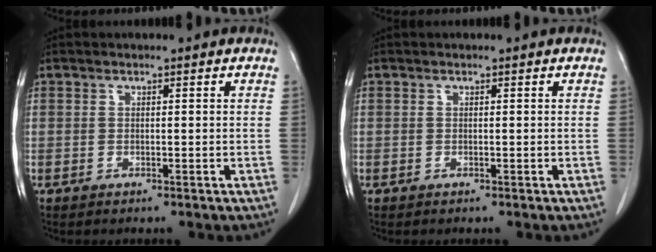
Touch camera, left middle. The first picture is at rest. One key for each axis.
{"total": 0.0}